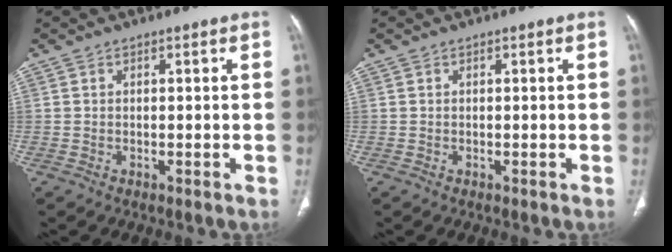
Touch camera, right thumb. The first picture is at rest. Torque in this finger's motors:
{"motor_torque": [-0.02, 0.01, -0.03, 0.00, 0.00]}